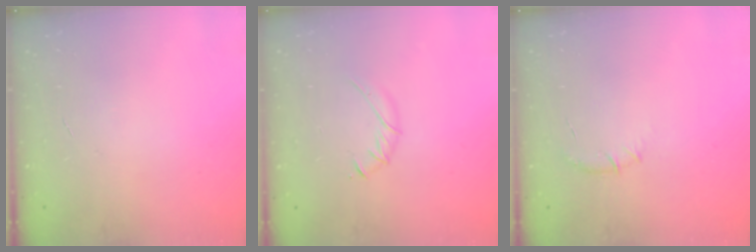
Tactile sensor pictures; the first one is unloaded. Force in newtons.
{"total": 3.5, "press": 3.4, "slide": 1.0}
{"total": 5.7, "press": 5.6, "slide": 1.5}